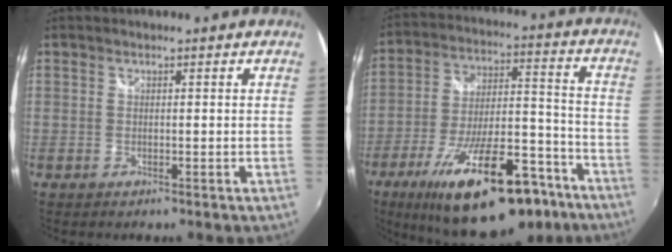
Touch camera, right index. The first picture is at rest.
{"total": 25.8, "force": [-16.5, 9.6, 17.3], "torque": [-0.292, -0.009, -0.240]}